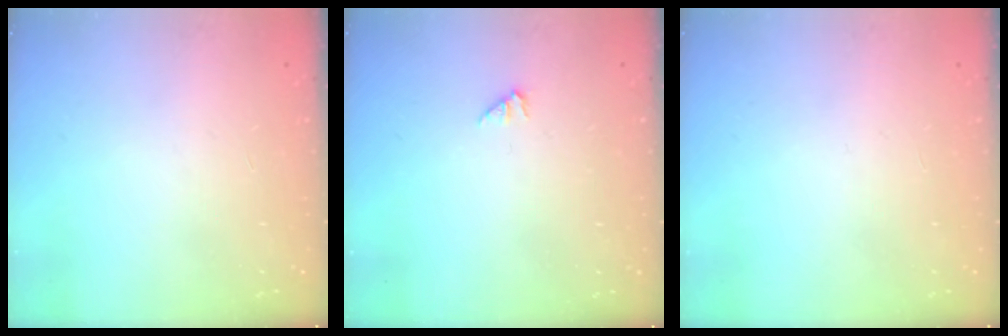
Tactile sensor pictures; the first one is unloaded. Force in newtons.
{"total": 0.0}
{"total": 0.0}